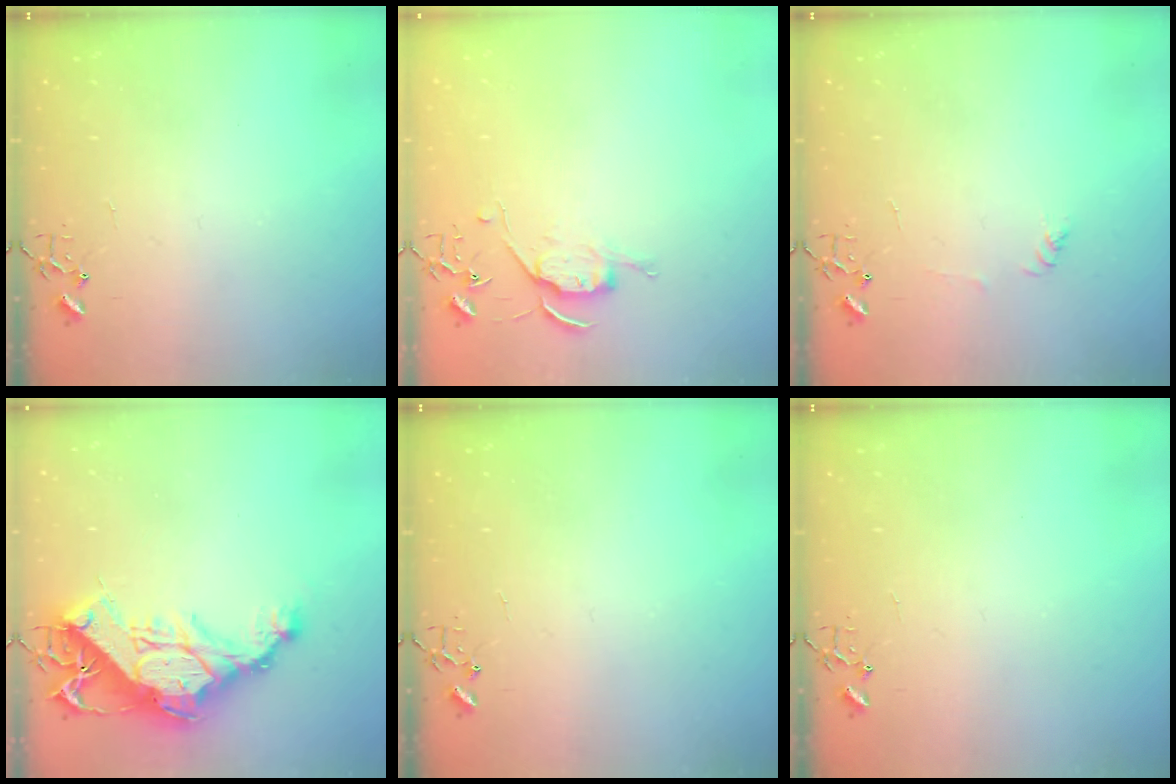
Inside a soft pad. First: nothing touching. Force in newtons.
{"total": 6.6, "press": 6.5, "slide": 0.7}
{"total": 3.6, "press": 3.6, "slide": 0.4}
{"total": 17.8, "press": 17.8, "slide": 1.8}
{"total": 0.0}
{"total": 0.0}